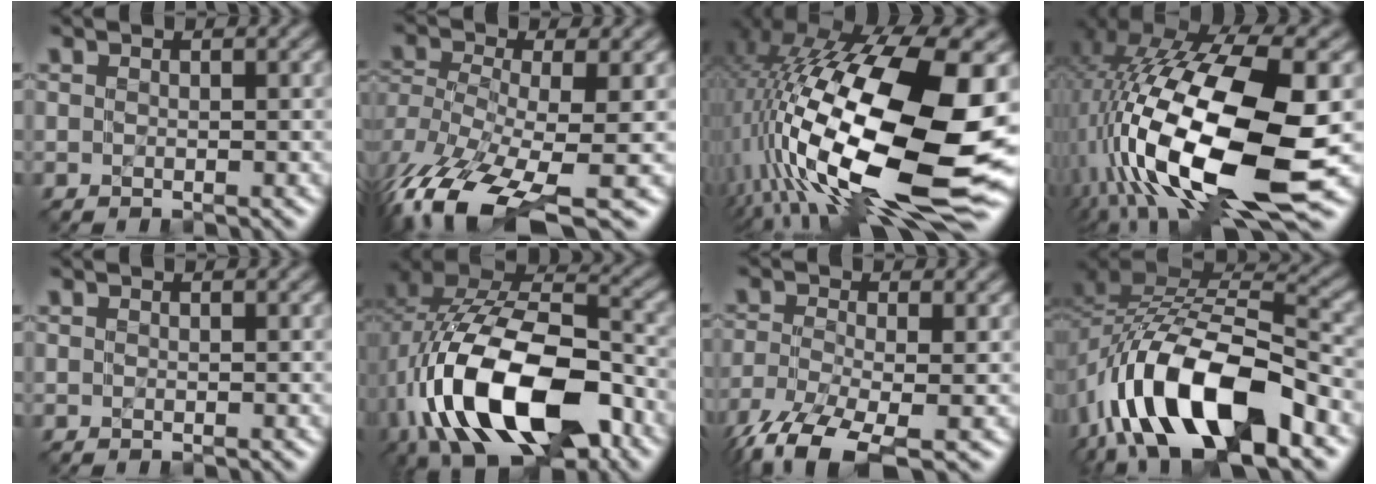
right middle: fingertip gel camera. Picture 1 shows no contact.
{"total": 10.7, "force": [-5.6, 4.2, 8.1], "torque": [-0.170, -0.018, -0.092]}
{"total": 20.4, "force": [-1.5, 8.7, 18.4], "torque": [-0.338, -0.032, -0.016]}
{"total": 17.4, "force": [-3.5, 7.6, 15.2], "torque": [-0.307, -0.019, -0.052]}
{"total": 0.0}
{"total": 16.5, "force": [-5.9, 8.8, 12.6], "torque": [-0.228, -0.008, -0.098]}
{"total": 8.3, "force": [-5.4, 2.8, 5.7], "torque": [-0.131, -0.024, -0.103]}
{"total": 14.4, "force": [-6.9, 6.5, 10.8], "torque": [-0.188, 0.010, -0.130]}